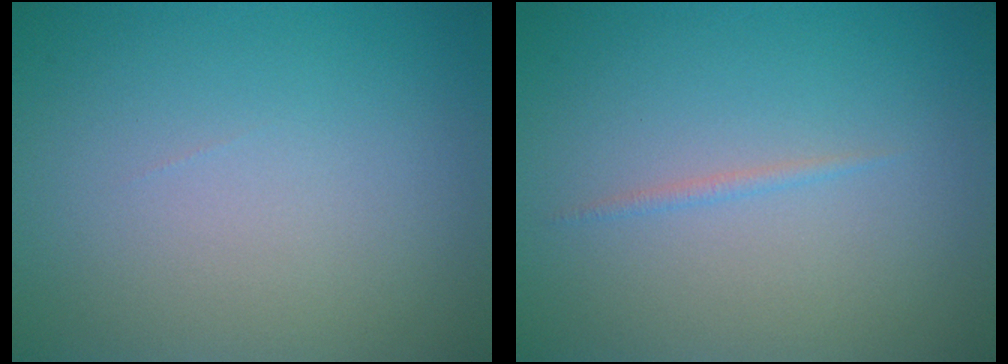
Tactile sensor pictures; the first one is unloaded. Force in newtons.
{"total": 0.6, "press": 0.6, "slide": 0.0}